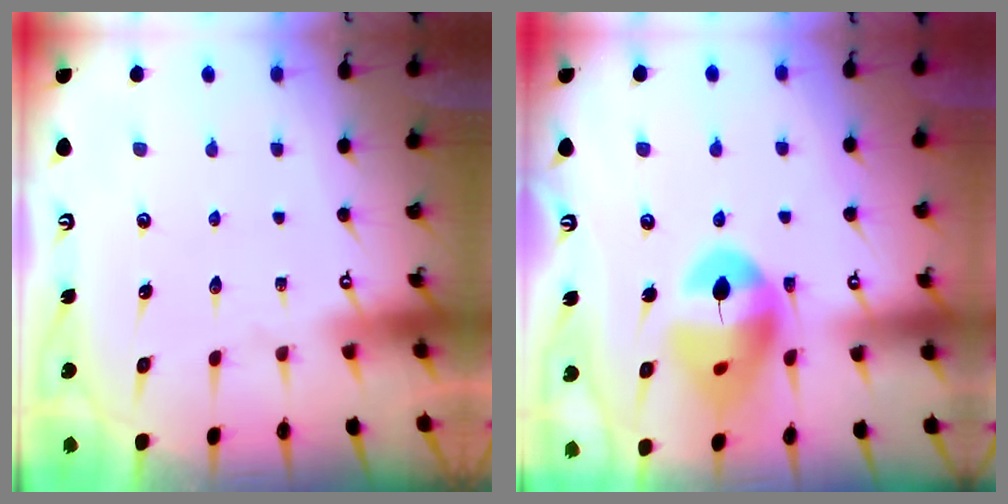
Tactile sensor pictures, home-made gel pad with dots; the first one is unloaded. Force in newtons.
{"total": 14.9, "press": 14.8, "slide": 1.9}